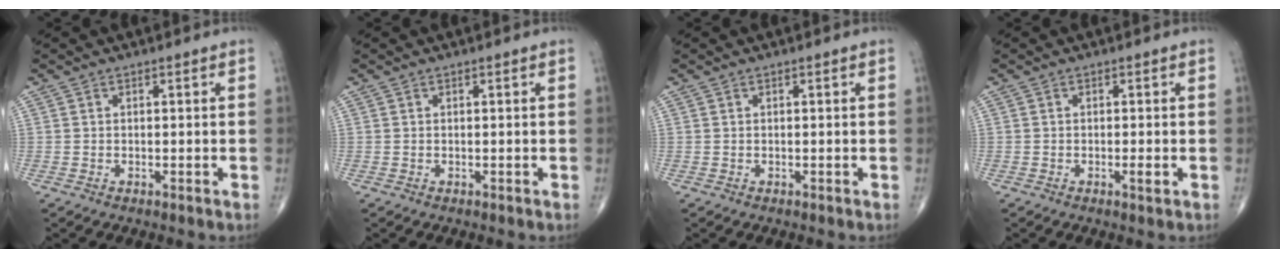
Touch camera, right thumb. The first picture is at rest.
{"total": 0.0}
{"total": 0.0}
{"total": 1.4, "force": [-0.4, 0.3, 1.3], "torque": [-0.022, -0.003, -0.009]}